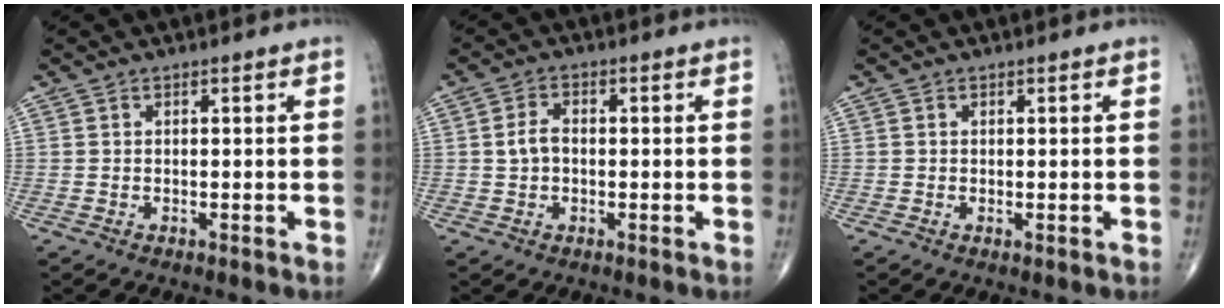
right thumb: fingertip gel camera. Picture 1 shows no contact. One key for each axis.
{"total": 3.5, "fx": -0.1, "fy": 2.4, "fz": 2.5, "tx": -0.050, "ty": 0.014, "tz": -0.006}
{"total": 0.5, "fx": -0.1, "fy": 0.2, "fz": 0.5, "tx": -0.013, "ty": -0.004, "tz": -0.002}